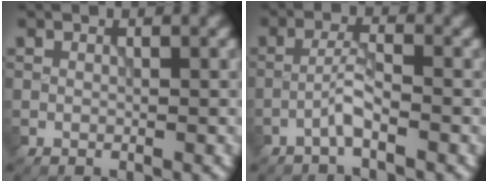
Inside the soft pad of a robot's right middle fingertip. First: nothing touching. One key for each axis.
{"total": 2.1, "fx": -1.3, "fy": 0.1, "fz": 1.6, "tx": -0.032, "ty": 0.010, "tz": -0.032}